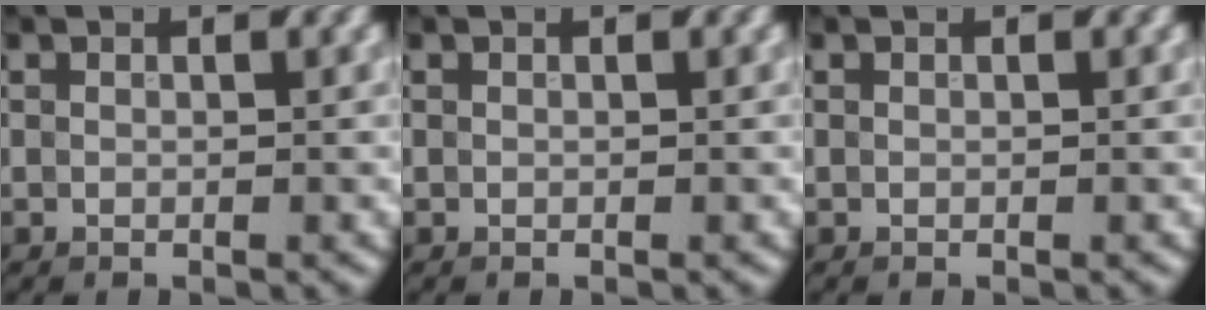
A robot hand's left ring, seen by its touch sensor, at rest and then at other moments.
{"total": 0.0}
{"total": 0.0}